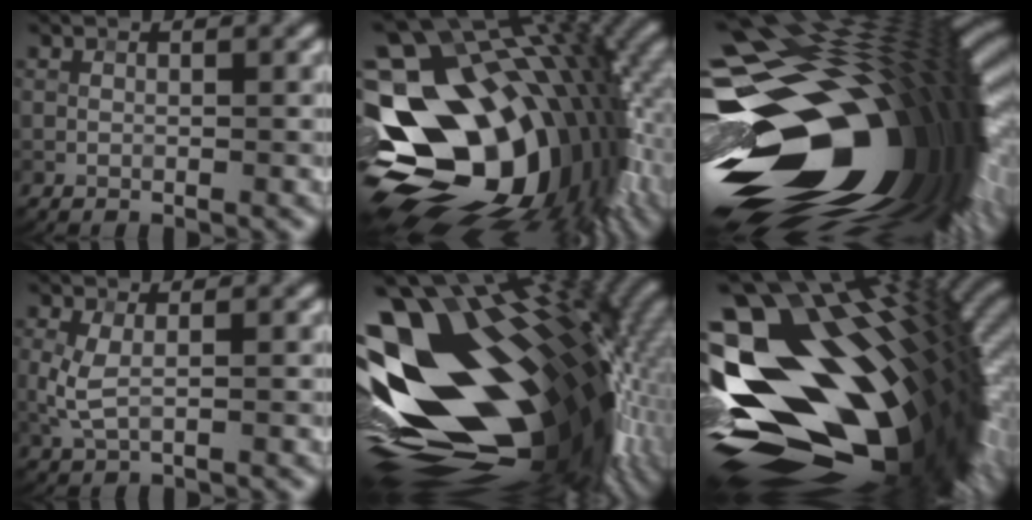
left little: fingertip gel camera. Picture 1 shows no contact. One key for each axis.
{"total": 18.8, "fx": -1.7, "fy": 12.4, "fz": 14.0, "tx": -0.245, "ty": -0.009, "tz": -0.029}
{"total": 20.4, "fx": -4.3, "fy": 12.1, "fz": 15.9, "tx": -0.287, "ty": -0.047, "tz": -0.062}
{"total": 2.0, "fx": -0.2, "fy": 0.6, "fz": 1.9, "tx": -0.050, "ty": -0.001, "tz": -0.003}
{"total": 21.0, "fx": 0.1, "fy": 12.0, "fz": 17.3, "tx": -0.300, "ty": 0.000, "tz": 0.004}
{"total": 19.7, "fx": -1.2, "fy": 10.7, "fz": 16.4, "tx": -0.295, "ty": -0.017, "tz": -0.010}